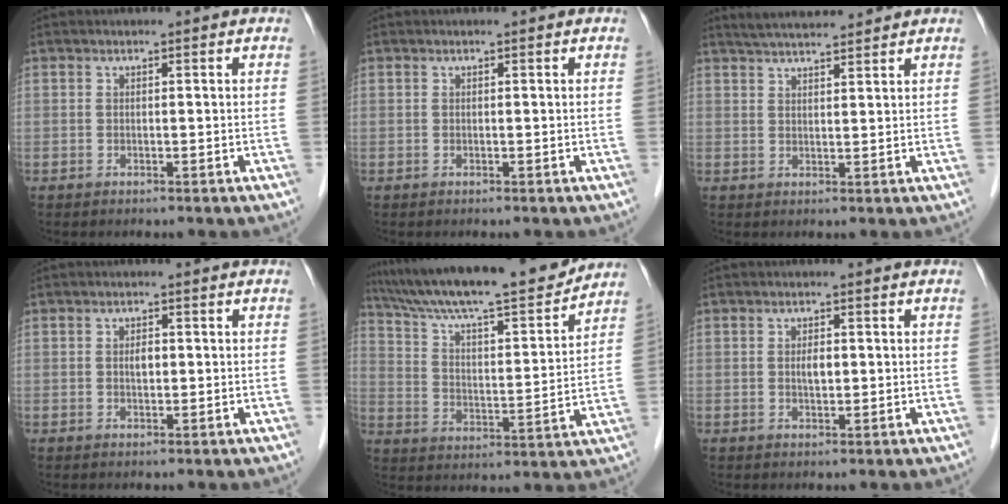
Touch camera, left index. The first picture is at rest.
{"total": 0.0}
{"total": 6.0, "force": [5.6, 0.5, 2.3], "torque": [-0.042, 0.023, 0.088]}
{"total": 1.6, "force": [-0.9, 0.7, 1.1], "torque": [-0.017, -0.005, -0.017]}
{"total": 19.5, "force": [17.2, 1.7, 9.0], "torque": [-0.155, -0.002, 0.266]}
{"total": 1.8, "force": [-0.9, 0.7, 1.4], "torque": [-0.024, -0.006, -0.015]}